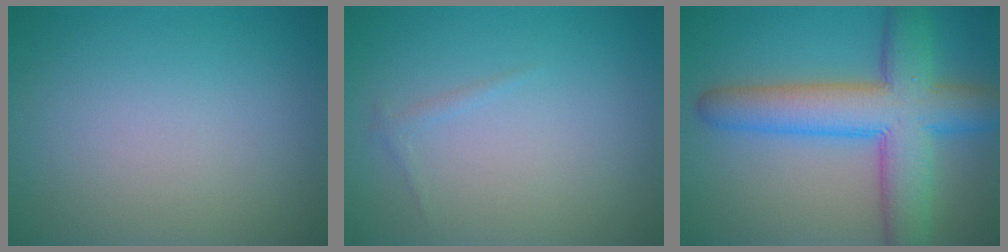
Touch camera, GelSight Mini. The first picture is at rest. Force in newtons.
{"total": 0.6, "press": 0.6, "slide": 0.0}
{"total": 9.2, "press": 9.2, "slide": 0.3}